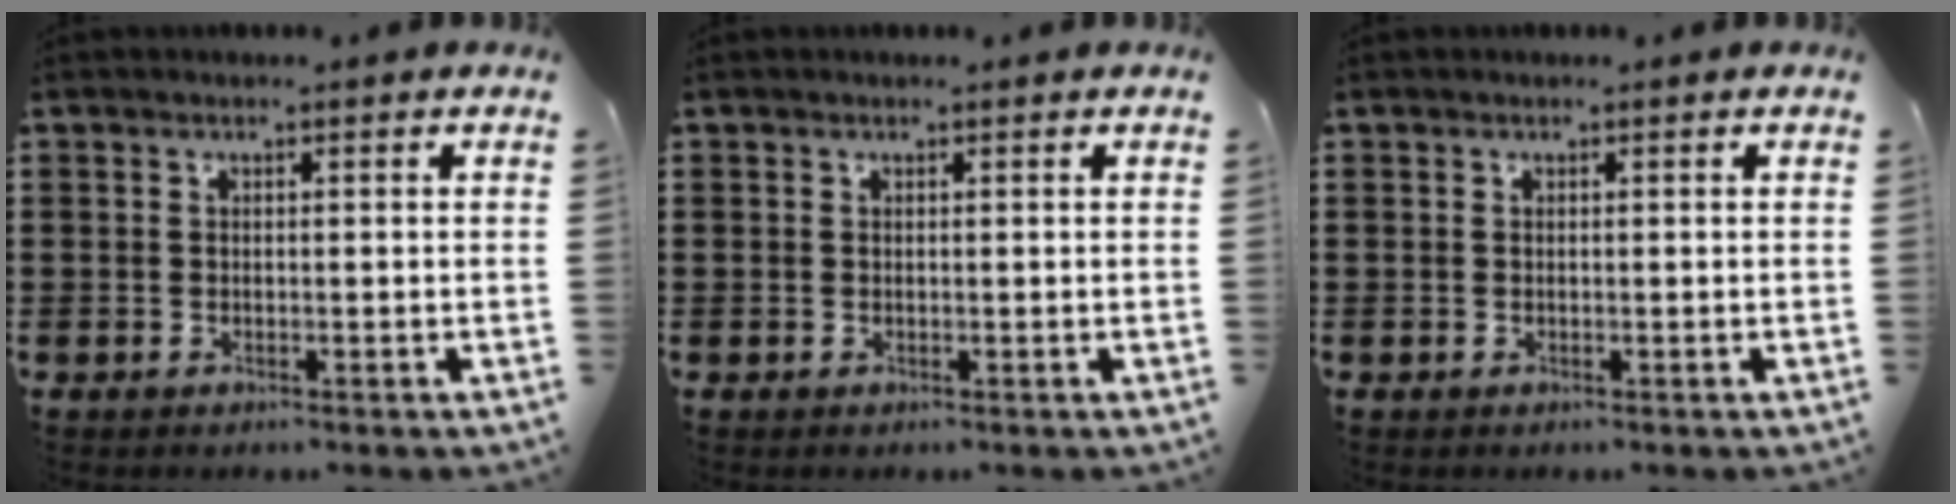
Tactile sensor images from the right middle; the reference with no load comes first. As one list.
[{"total": 0.0}, {"total": 0.0}]